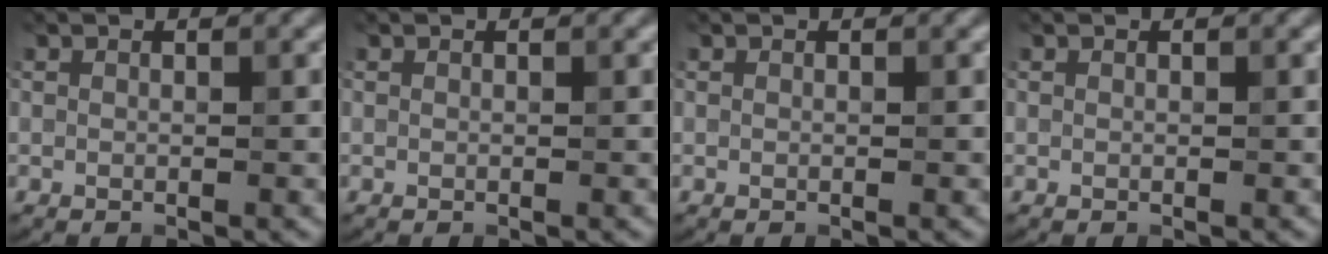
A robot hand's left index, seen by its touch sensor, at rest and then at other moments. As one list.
[{"total": 0.0}, {"total": 0.0}, {"total": 0.0}]